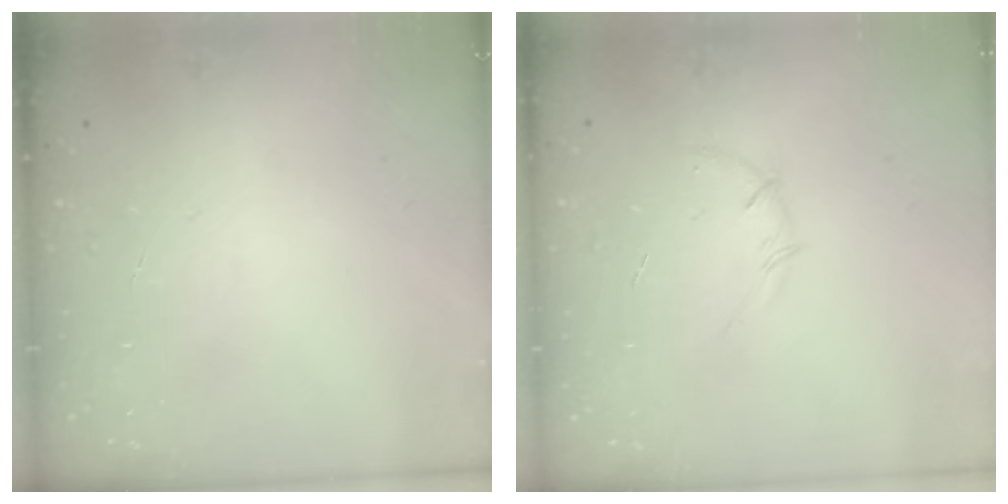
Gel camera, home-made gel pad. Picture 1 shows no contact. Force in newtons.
{"total": 3.6, "press": 3.4, "slide": 1.2}